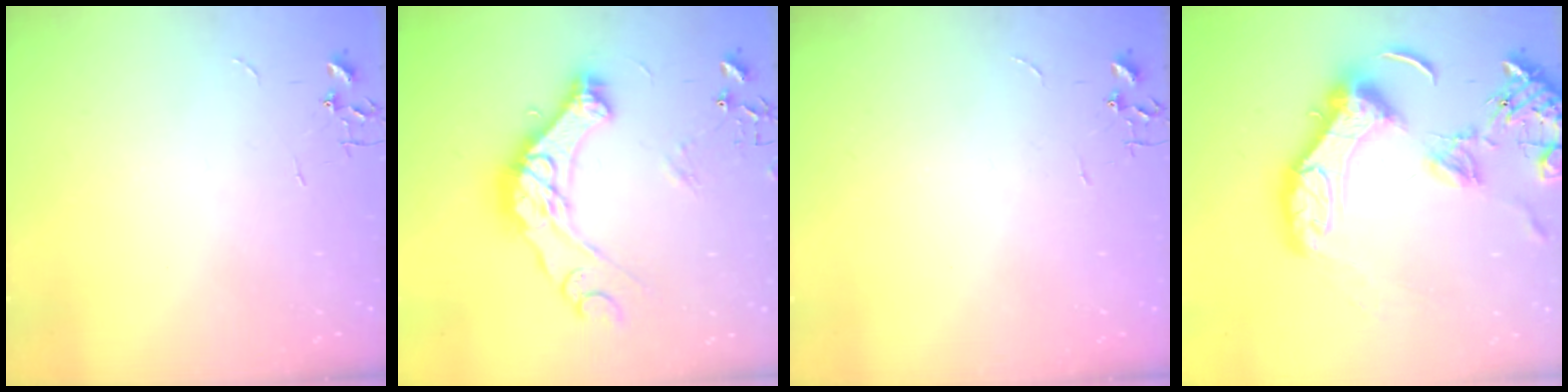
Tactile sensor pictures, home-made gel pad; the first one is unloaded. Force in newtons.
{"total": 19.0, "press": 18.9, "slide": 1.9}
{"total": 0.0}
{"total": 20.1, "press": 19.9, "slide": 2.5}